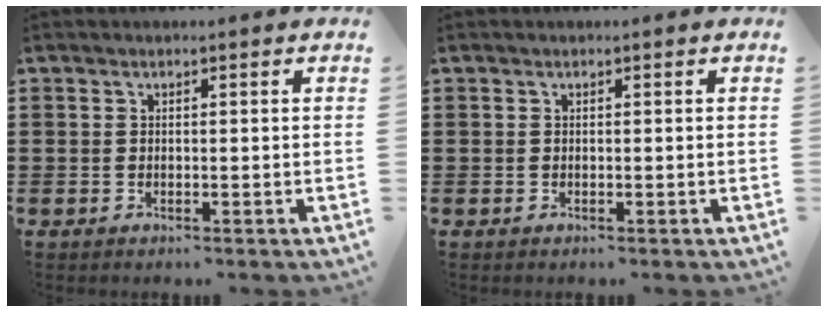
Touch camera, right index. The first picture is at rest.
{"total": 0.0}